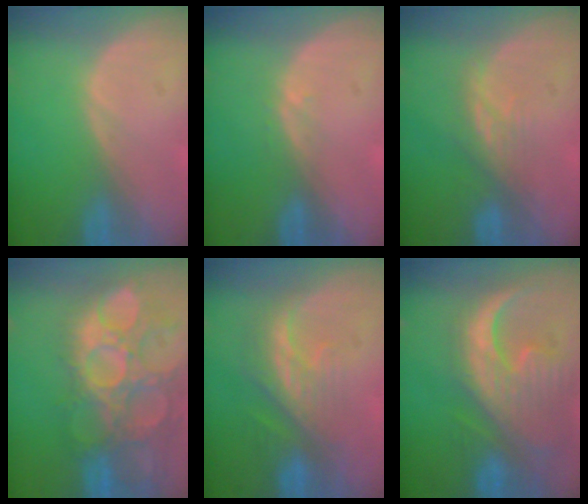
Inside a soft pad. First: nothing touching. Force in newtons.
{"total": 1.0, "press": 0.7, "slide": 0.7}
{"total": 4.0, "press": 3.7, "slide": 1.4}
{"total": 15.1, "press": 12.7, "slide": 8.3}
{"total": 8.3, "press": 7.5, "slide": 3.7}
{"total": 13.4, "press": 11.4, "slide": 7.0}